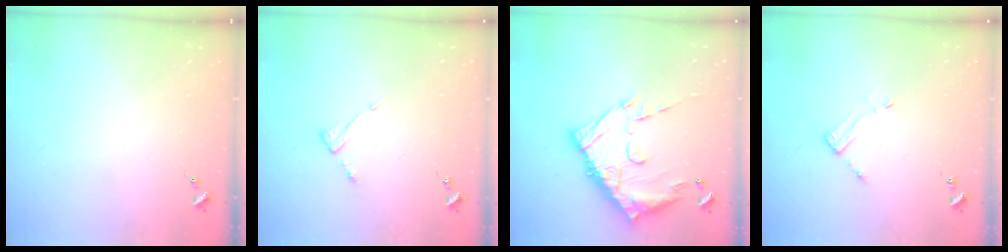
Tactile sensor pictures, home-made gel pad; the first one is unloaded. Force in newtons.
{"total": 3.9, "press": 3.8, "slide": 0.4}
{"total": 17.5, "press": 17.4, "slide": 2.0}
{"total": 3.5, "press": 3.5, "slide": 0.1}